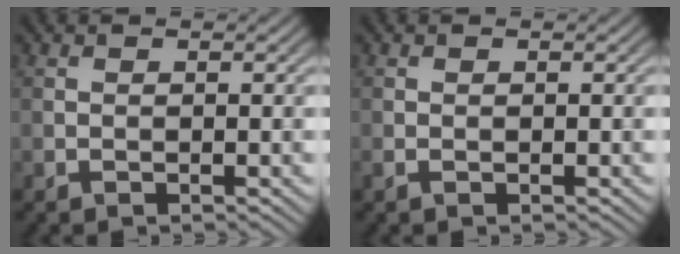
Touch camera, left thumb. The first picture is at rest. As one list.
[{"total": 0.5, "force": [-0.1, 0.2, 0.4], "torque": [-0.011, 0.000, -0.001]}]